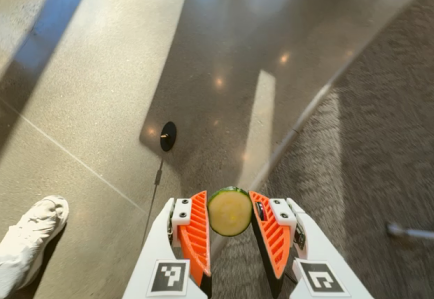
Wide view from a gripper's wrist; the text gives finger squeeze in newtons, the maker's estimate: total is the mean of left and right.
{"total": 8.0, "left": 7.9, "right": 8.1}